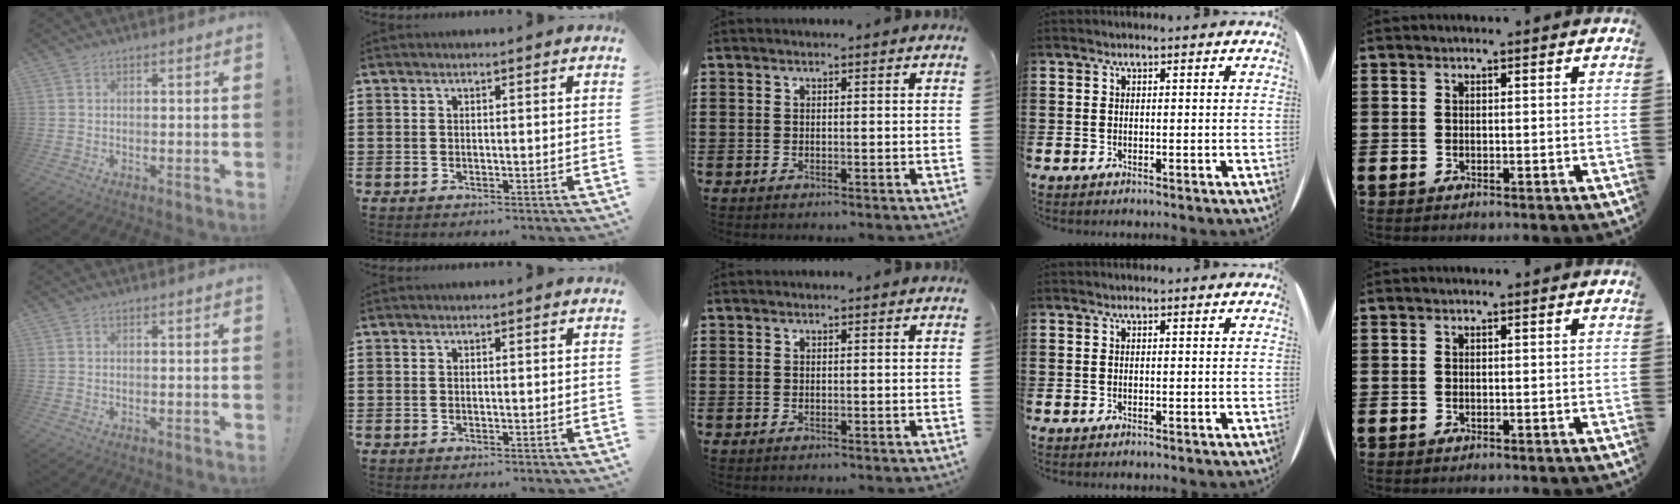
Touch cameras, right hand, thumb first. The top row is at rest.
{}